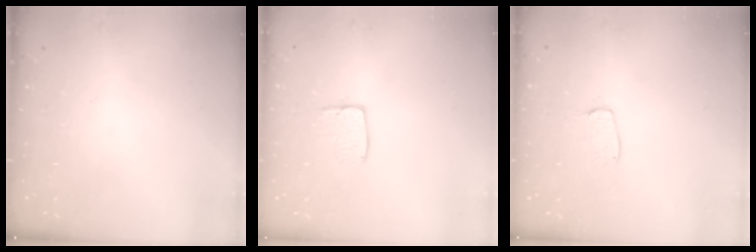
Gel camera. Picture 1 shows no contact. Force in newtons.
{"total": 6.0, "press": 6.0, "slide": 0.3}
{"total": 4.5, "press": 4.5, "slide": 0.3}